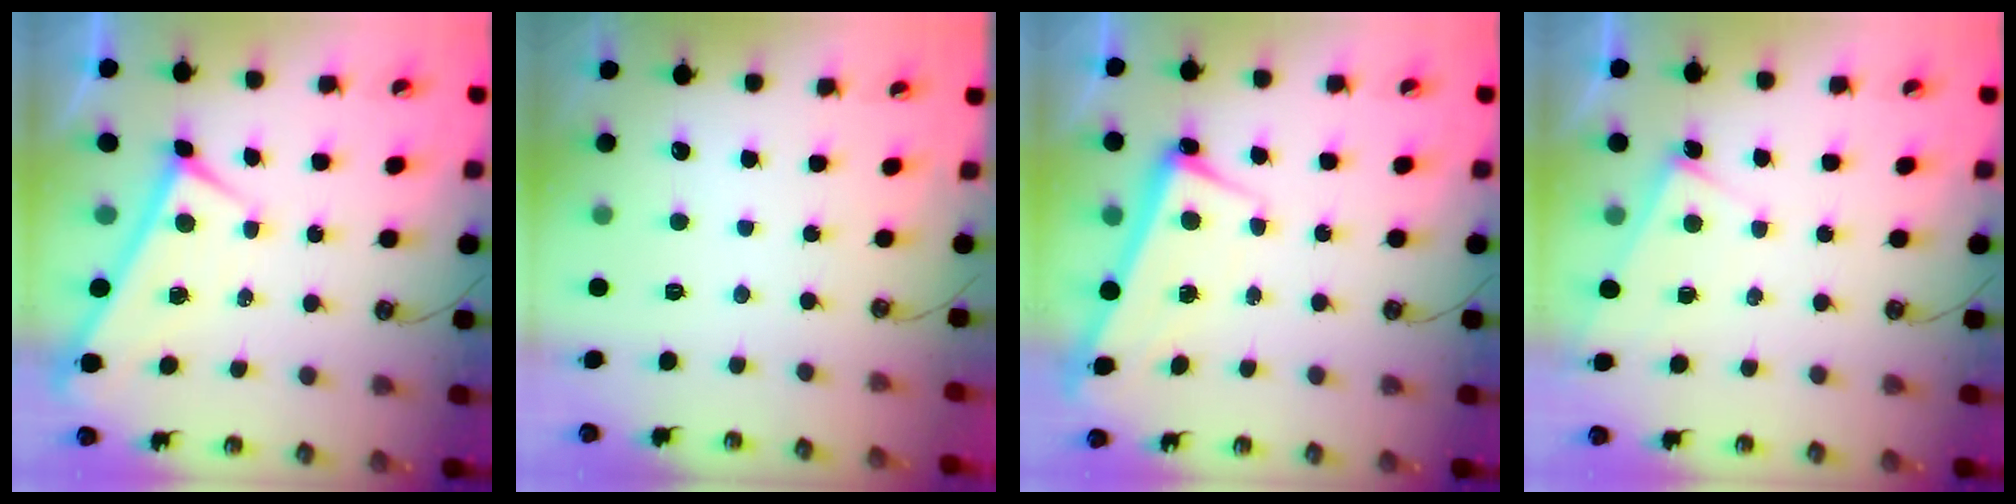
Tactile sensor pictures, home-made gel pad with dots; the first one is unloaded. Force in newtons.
{"total": 0.0}
{"total": 2.6, "press": 2.4, "slide": 0.9}
{"total": 4.2, "press": 4.1, "slide": 0.3}